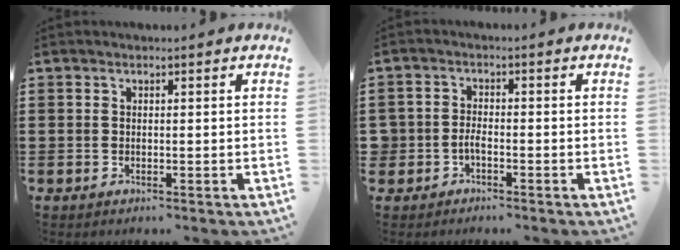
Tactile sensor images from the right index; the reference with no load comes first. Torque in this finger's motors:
{"motor_torque": [0.46, 0.51, 0.19, 0.02]}